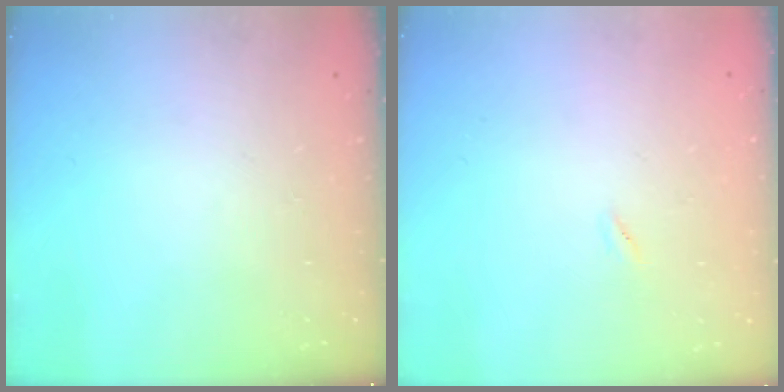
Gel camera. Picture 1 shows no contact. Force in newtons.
{"total": 0.5, "press": 0.3, "slide": 0.4}